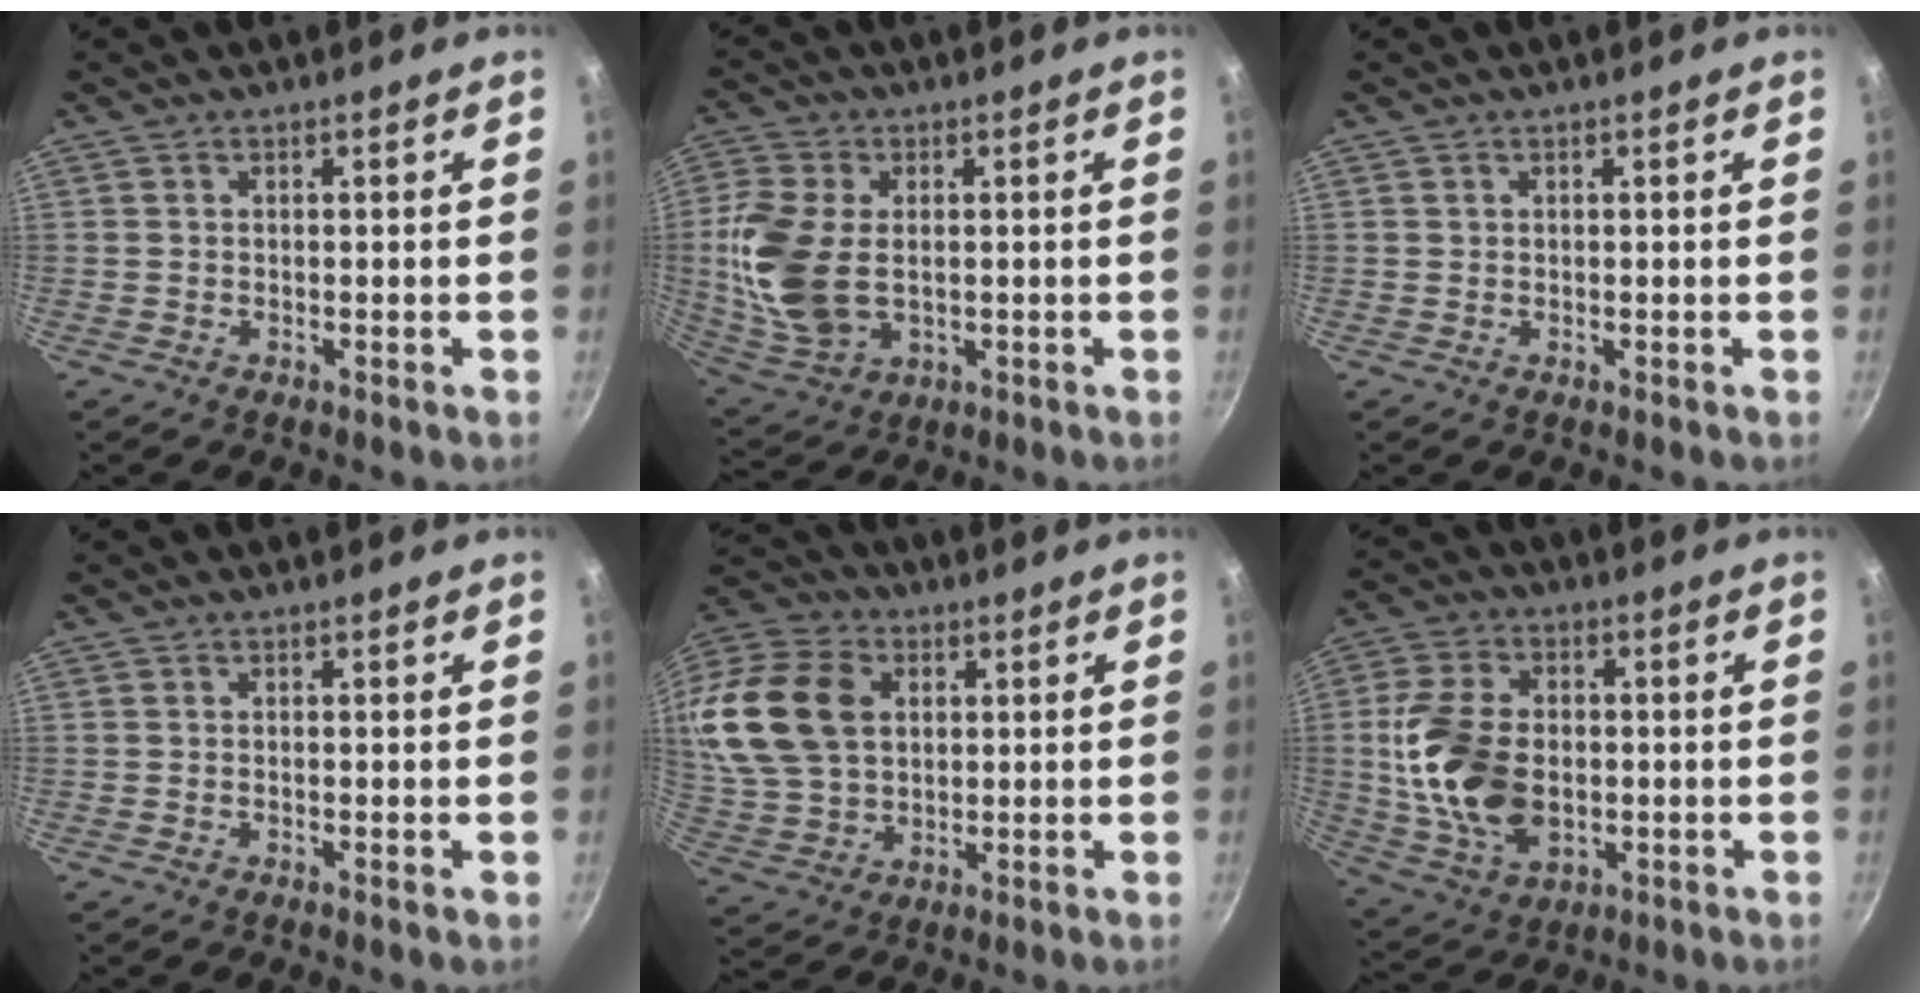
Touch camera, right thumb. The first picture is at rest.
{"total": 14.9, "force": [0.3, 9.7, 11.2], "torque": [-0.232, -0.007, 0.013]}
{"total": 0.0}
{"total": 0.0}
{"total": 21.1, "force": [4.5, 15.3, 13.8], "torque": [-0.270, 0.011, 0.087]}
{"total": 16.7, "force": [-0.8, 11.2, 12.4], "torque": [-0.229, 0.003, -0.007]}